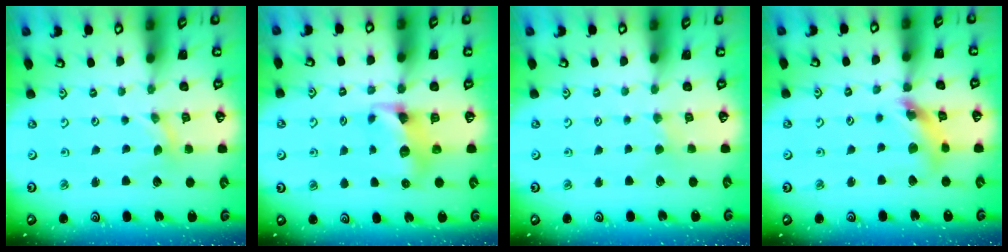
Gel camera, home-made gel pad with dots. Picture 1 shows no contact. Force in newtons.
{"total": 7.1, "press": 7.1, "slide": 0.3}
{"total": 1.4, "press": 1.4, "slide": 0.4}
{"total": 11.1, "press": 11.0, "slide": 1.1}